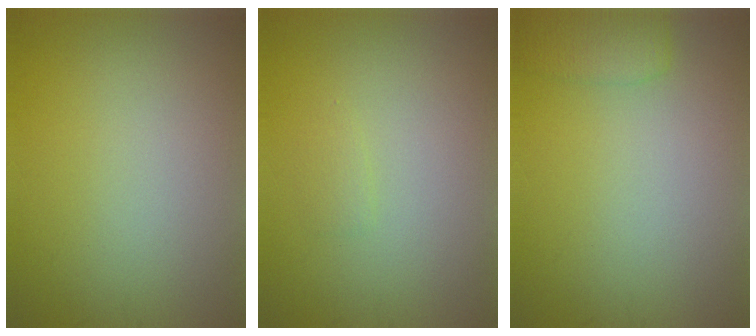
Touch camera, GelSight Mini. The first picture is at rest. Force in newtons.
{"total": 0.7, "press": 0.7, "slide": 0.1}
{"total": 2.3, "press": 2.3, "slide": 0.2}